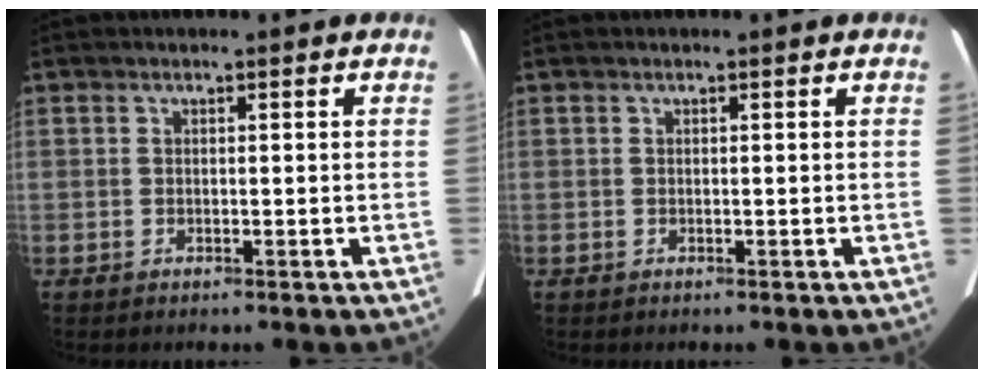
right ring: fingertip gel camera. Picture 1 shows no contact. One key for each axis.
{"total": 0.0}